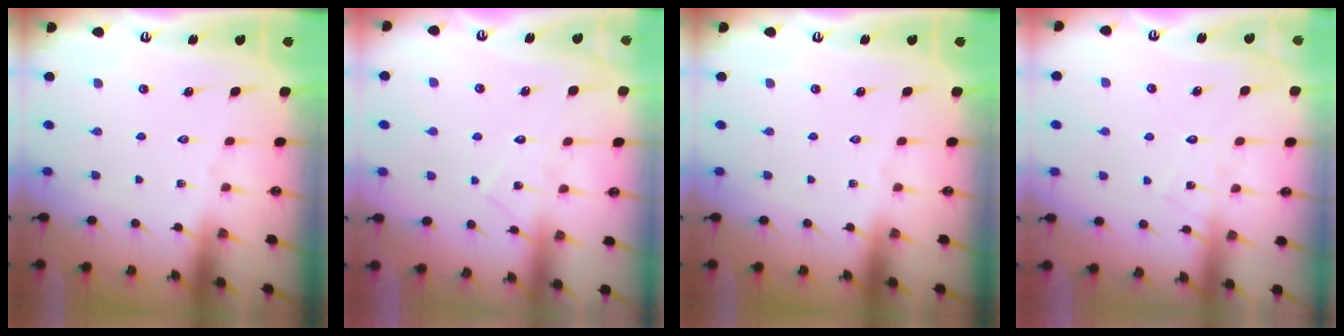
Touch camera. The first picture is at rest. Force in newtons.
{"total": 8.7, "press": 8.7, "slide": 0.5}
{"total": 0.0}
{"total": 7.6, "press": 7.6, "slide": 0.4}